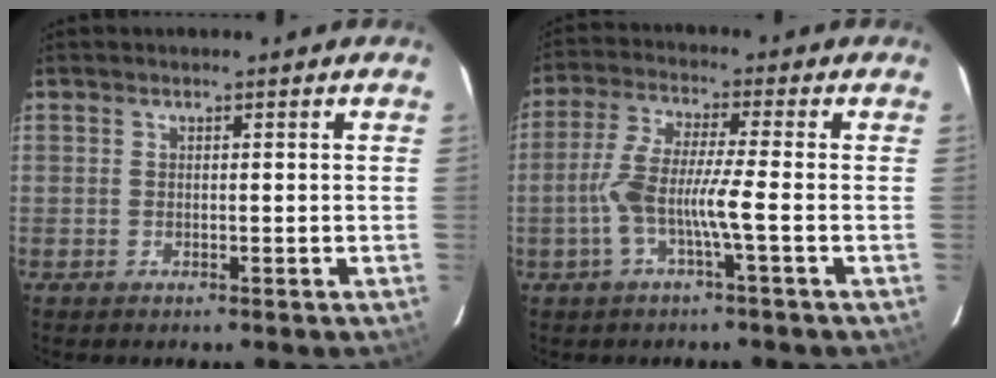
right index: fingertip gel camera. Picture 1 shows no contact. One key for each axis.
{"total": 7.3, "fx": -1.9, "fy": -0.1, "fz": 7.1, "tx": -0.150, "ty": 0.013, "tz": -0.039}